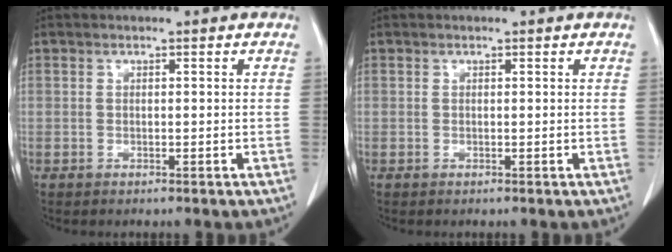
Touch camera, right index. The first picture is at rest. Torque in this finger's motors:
{"motor_torque": [-0.03, 0.03, -0.04, -0.01]}